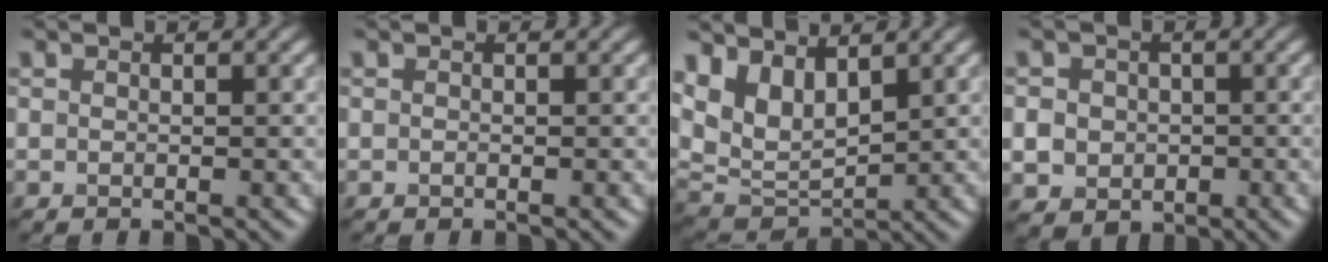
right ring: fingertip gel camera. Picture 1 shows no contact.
{"total": 0.0}
{"total": 6.2, "force": [2.8, 3.7, 4.2], "torque": [-0.090, -0.013, 0.056]}
{"total": 4.6, "force": [-0.6, 4.3, 1.6], "torque": [-0.023, 0.003, -0.023]}